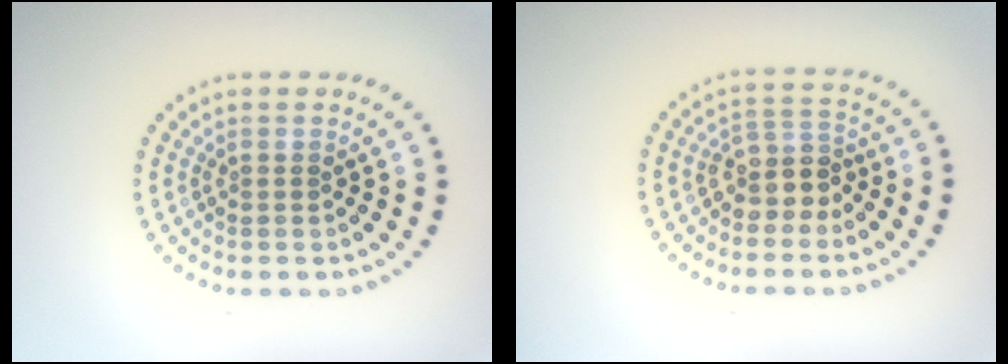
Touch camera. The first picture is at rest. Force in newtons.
{"total": 3.0, "press": 2.4, "slide": 1.8}